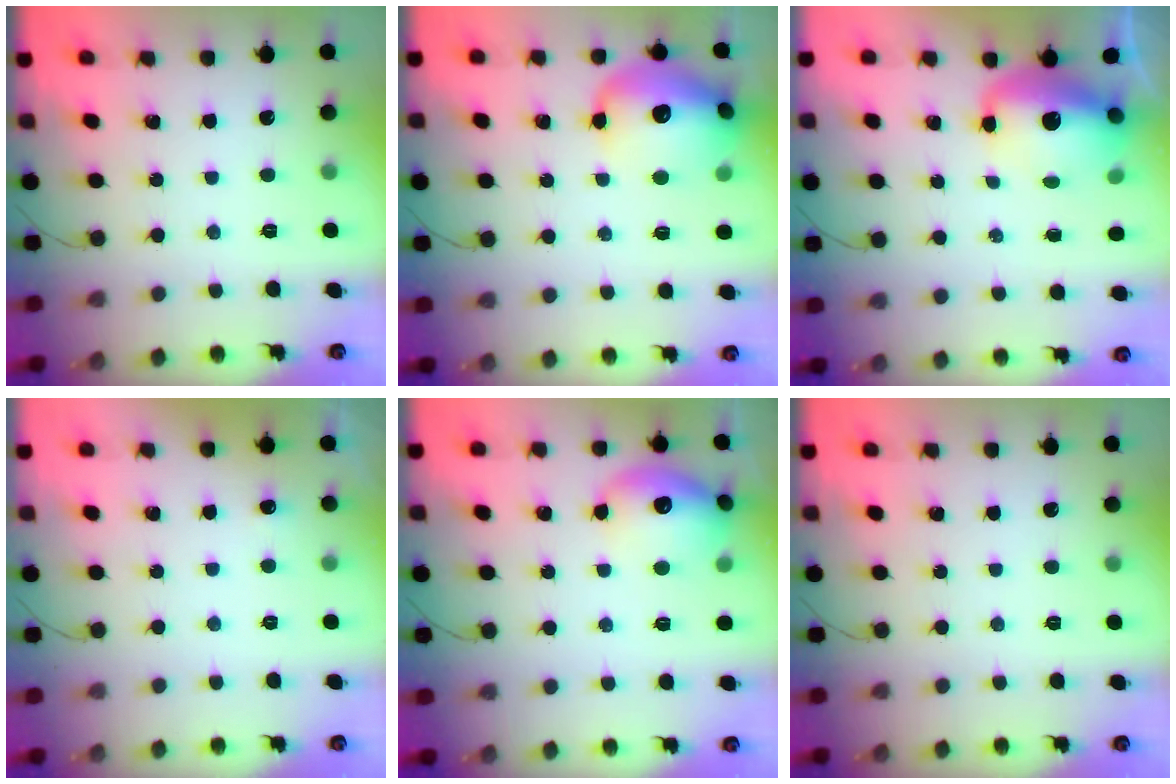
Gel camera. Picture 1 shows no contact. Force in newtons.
{"total": 17.8, "press": 17.6, "slide": 2.4}
{"total": 13.4, "press": 13.0, "slide": 3.1}
{"total": 2.9, "press": 2.7, "slide": 1.2}
{"total": 15.3, "press": 15.3, "slide": 1.3}
{"total": 0.0}